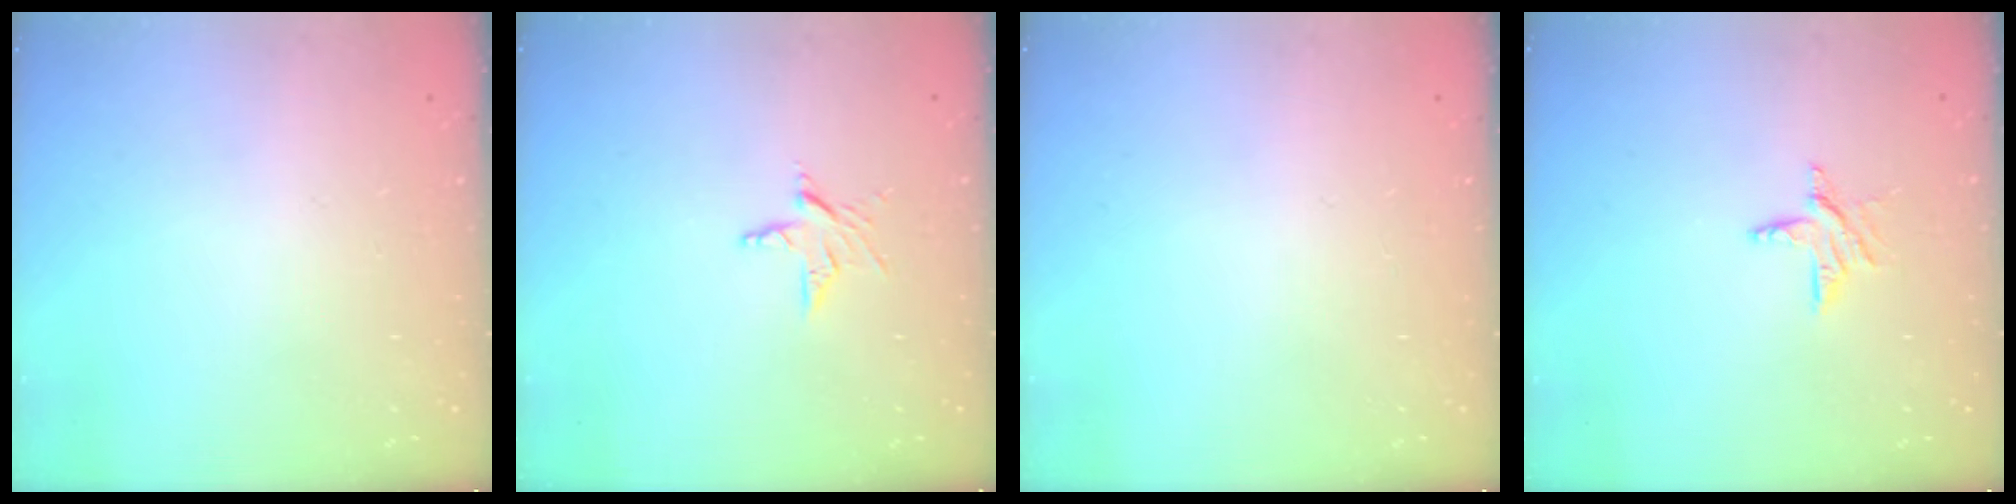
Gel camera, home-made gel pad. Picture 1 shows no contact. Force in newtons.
{"total": 4.5, "press": 4.4, "slide": 0.3}
{"total": 0.0}
{"total": 6.6, "press": 6.6, "slide": 0.6}